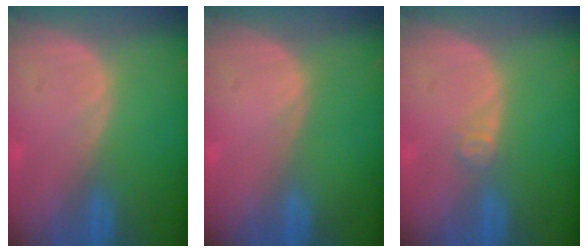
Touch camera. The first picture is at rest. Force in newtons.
{"total": 0.0}
{"total": 2.0, "press": 1.6, "slide": 1.1}